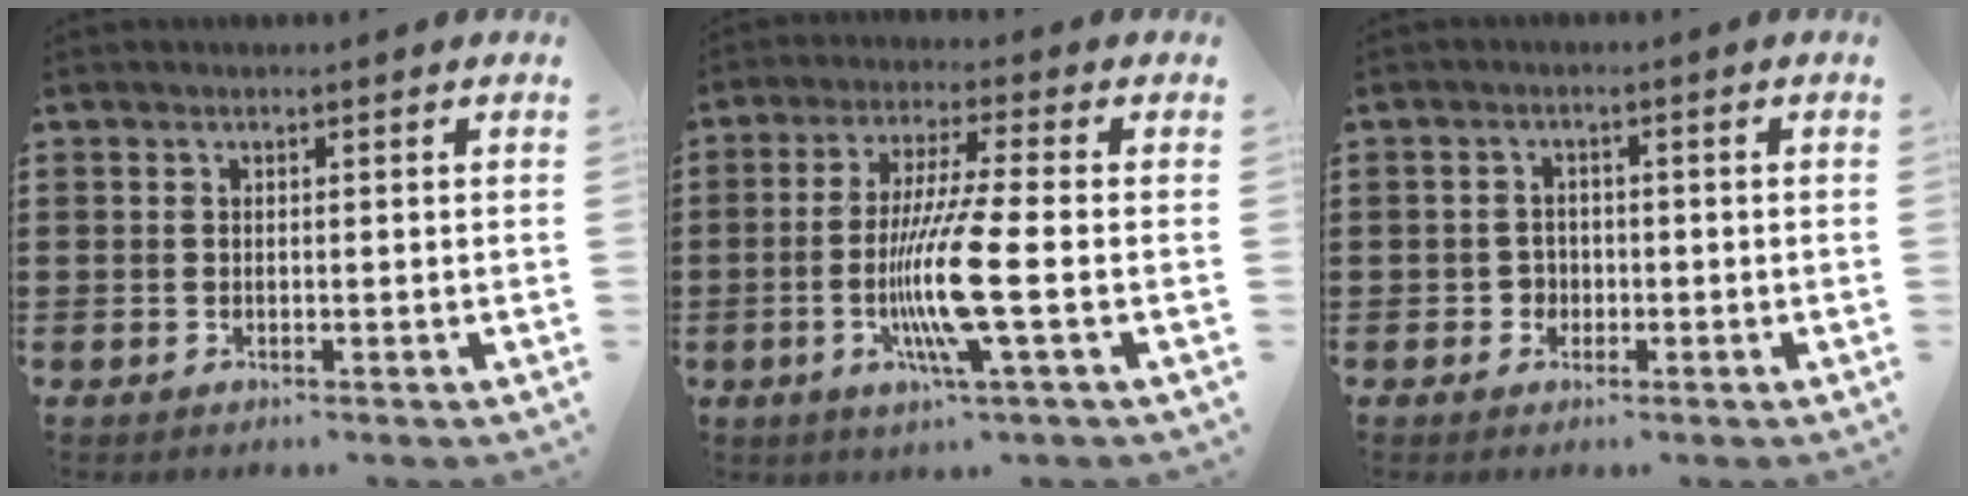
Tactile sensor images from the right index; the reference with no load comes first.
{"total": 10.9, "force": [-2.7, 0.1, 10.6], "torque": [-0.214, -0.020, -0.058]}
{"total": 2.1, "force": [-0.8, 1.8, 0.5], "torque": [-0.016, 0.002, -0.019]}